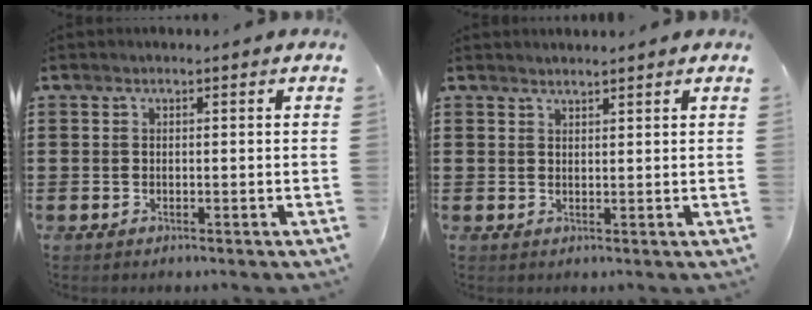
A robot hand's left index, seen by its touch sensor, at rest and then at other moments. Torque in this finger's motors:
{"motor_torque": [2.14, 0.00, 0.01, -0.01]}